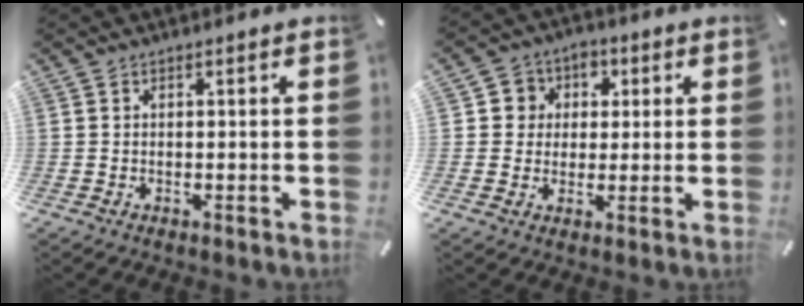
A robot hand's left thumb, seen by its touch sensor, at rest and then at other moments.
{"total": 6.0, "force": [0.2, 5.9, 1.1], "torque": [-0.015, 0.010, -0.003]}